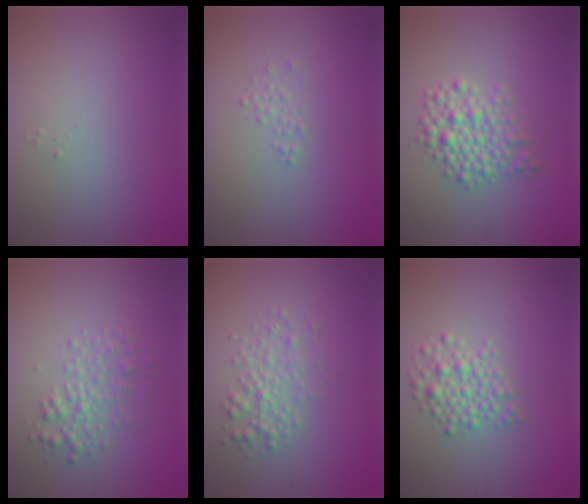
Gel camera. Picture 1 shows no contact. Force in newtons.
{"total": 0.9, "press": 0.9, "slide": 0.0}
{"total": 4.1, "press": 4.1, "slide": 0.1}
{"total": 2.5, "press": 2.5, "slide": 0.0}
{"total": 2.5, "press": 2.5, "slide": 0.0}
{"total": 3.0, "press": 3.0, "slide": 0.2}